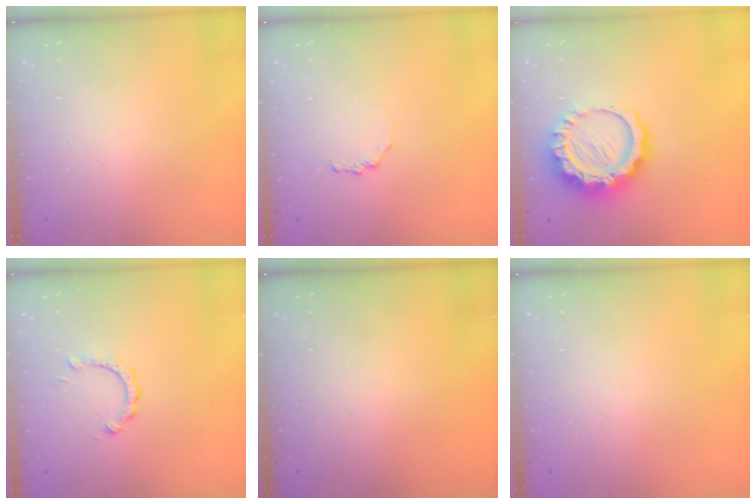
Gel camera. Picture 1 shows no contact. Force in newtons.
{"total": 1.0, "press": 1.0, "slide": 0.2}
{"total": 13.5, "press": 13.4, "slide": 1.1}
{"total": 2.8, "press": 2.7, "slide": 0.3}
{"total": 0.0}
{"total": 0.0}